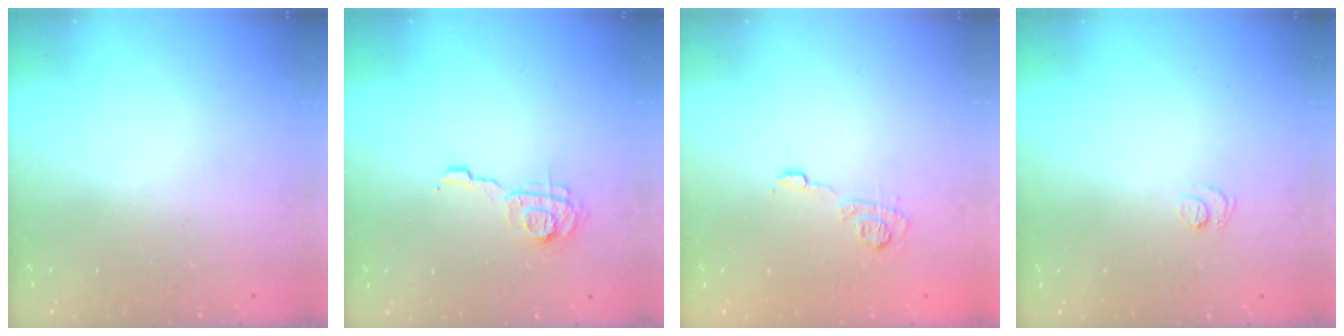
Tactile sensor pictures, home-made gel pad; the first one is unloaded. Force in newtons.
{"total": 9.0, "press": 9.0, "slide": 0.4}
{"total": 7.8, "press": 7.8, "slide": 0.6}
{"total": 4.8, "press": 4.8, "slide": 0.4}